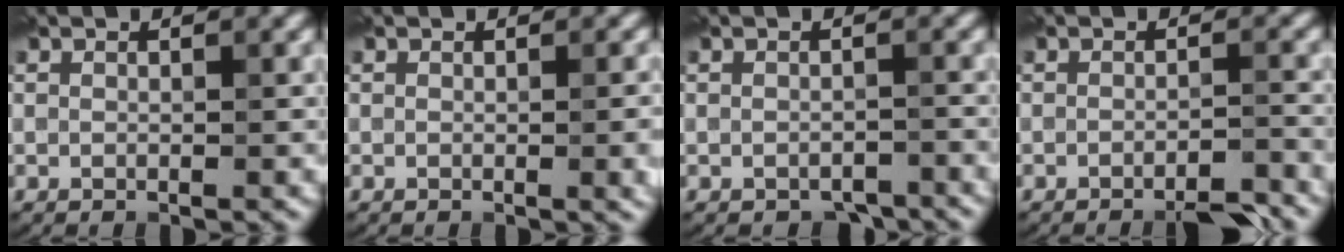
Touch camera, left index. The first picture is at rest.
{"total": 2.1, "force": [-0.2, 0.7, 2.0], "torque": [-0.019, -0.001, -0.003]}
{"total": 1.6, "force": [-1.3, 0.7, 0.5], "torque": [-0.005, 0.001, -0.015]}
{"total": 2.6, "force": [-1.9, 0.5, 1.7], "torque": [-0.016, 0.000, -0.036]}